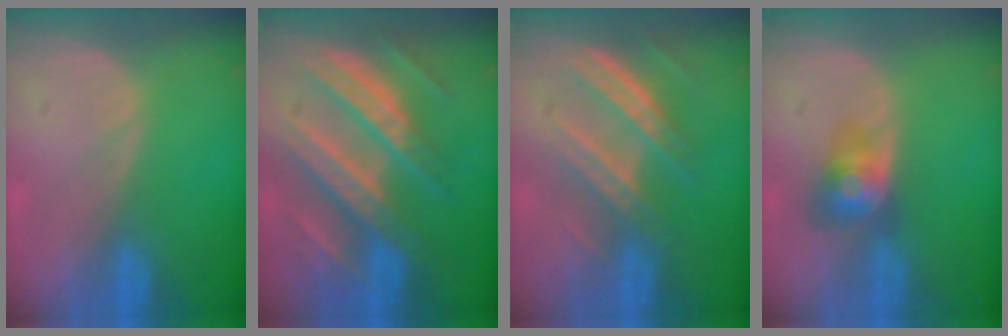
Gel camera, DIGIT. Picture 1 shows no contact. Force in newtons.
{"total": 11.0, "press": 11.0, "slide": 1.1}
{"total": 7.9, "press": 7.0, "slide": 3.6}
{"total": 3.9, "press": 3.9, "slide": 0.2}